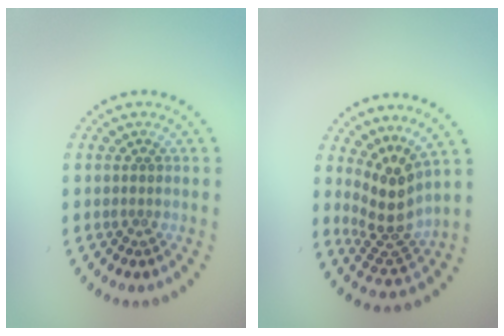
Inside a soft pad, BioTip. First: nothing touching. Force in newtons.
{"total": 3.9, "press": 2.7, "slide": 2.8}